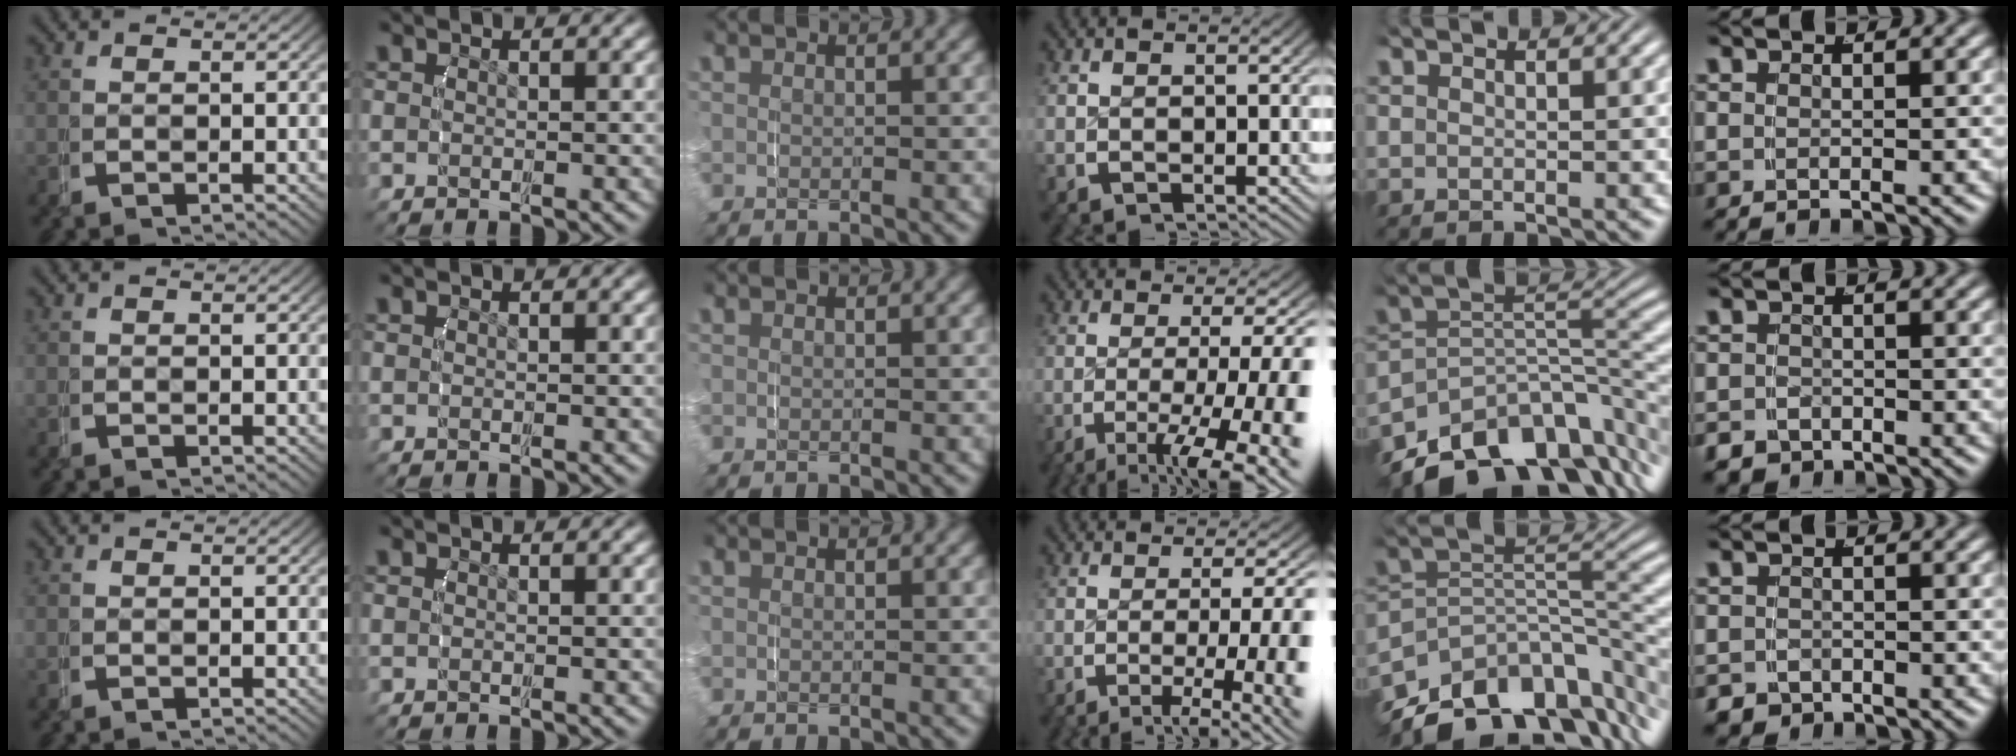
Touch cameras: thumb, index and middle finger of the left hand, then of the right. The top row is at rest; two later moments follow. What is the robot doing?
{"motion": "grasp_and_lifting", "object": "router"}